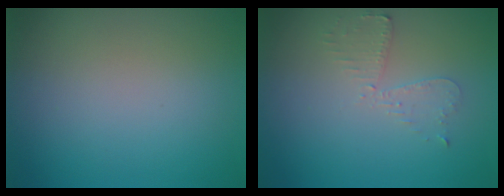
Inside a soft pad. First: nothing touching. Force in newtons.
{"total": 2.2, "press": 2.2, "slide": 0.5}